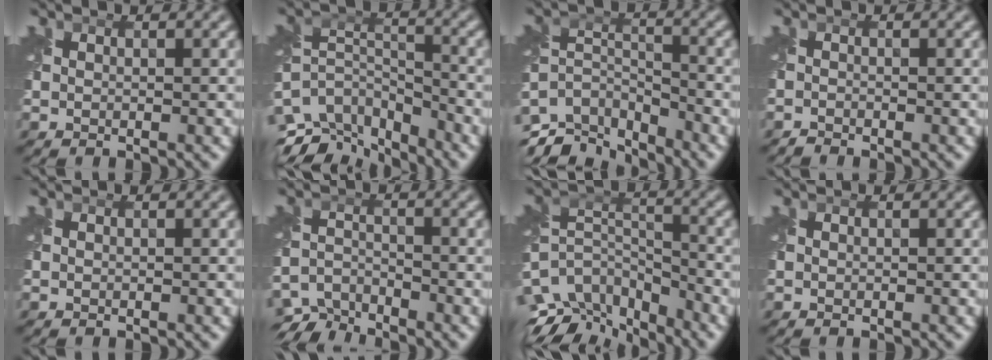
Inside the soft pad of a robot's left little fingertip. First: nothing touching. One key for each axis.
{"total": 7.9, "fx": -6.2, "fy": 3.4, "fz": 3.6, "tx": -0.072, "ty": -0.002, "tz": -0.106}
{"total": 6.7, "fx": -5.3, "fy": 2.7, "fz": 3.0, "tx": -0.056, "ty": -0.014, "tz": -0.102}
{"total": 0.8, "fx": -0.8, "fy": 0.0, "fz": -0.1, "tx": 0.003, "ty": -0.004, "tz": -0.019}
{"total": 0.0}
{"total": 4.8, "fx": -4.4, "fy": 1.7, "fz": 0.9, "tx": -0.008, "ty": -0.017, "tz": -0.084}
{"total": 9.1, "fx": -7.1, "fy": 4.1, "fz": 4.0, "tx": -0.077, "ty": 0.003, "tz": -0.119}
{"total": 0.0}